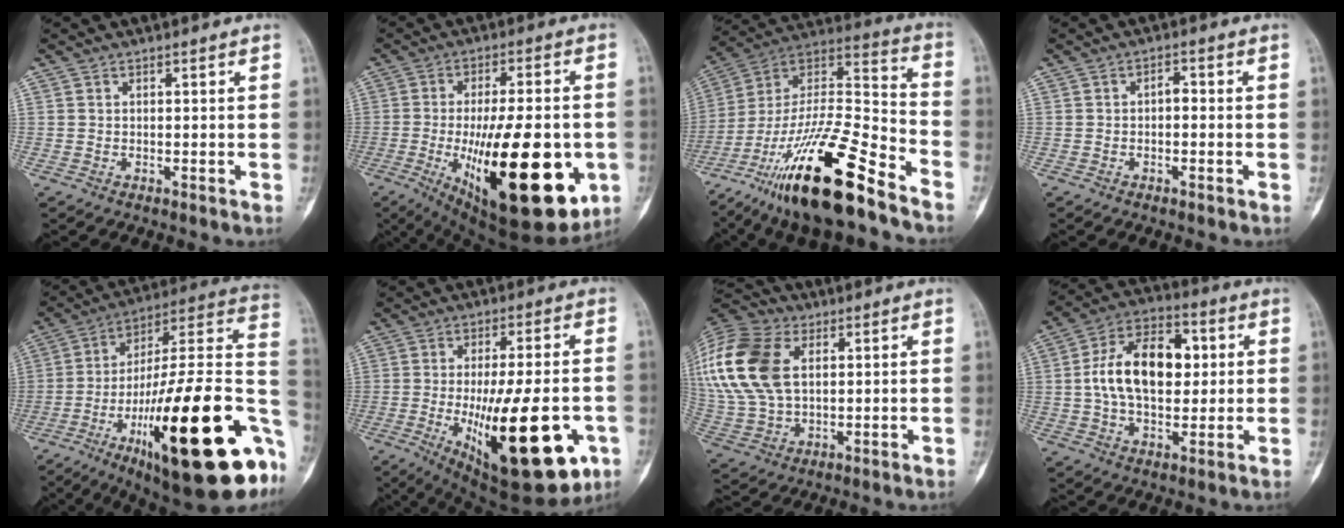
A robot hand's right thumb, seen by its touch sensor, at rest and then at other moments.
{"total": 27.8, "force": [-6.8, 10.2, 25.0], "torque": [-0.354, -0.019, -0.079]}
{"total": 26.1, "force": [-17.1, 6.1, 18.8], "torque": [-0.358, 0.065, -0.301]}
{"total": 2.0, "force": [-0.3, 1.1, 1.7], "torque": [-0.018, 0.009, -0.009]}
{"total": 36.5, "force": [-12.2, 10.4, 32.8], "torque": [-0.420, 0.046, -0.186]}
{"total": 23.9, "force": [-6.8, 8.2, 21.4], "torque": [-0.300, -0.012, -0.078]}
{"total": 26.0, "force": [7.5, 17.2, 18.0], "torque": [-0.440, 0.029, 0.149]}
{"total": 16.3, "force": [1.9, 9.9, 12.8], "torque": [-0.198, 0.017, 0.025]}